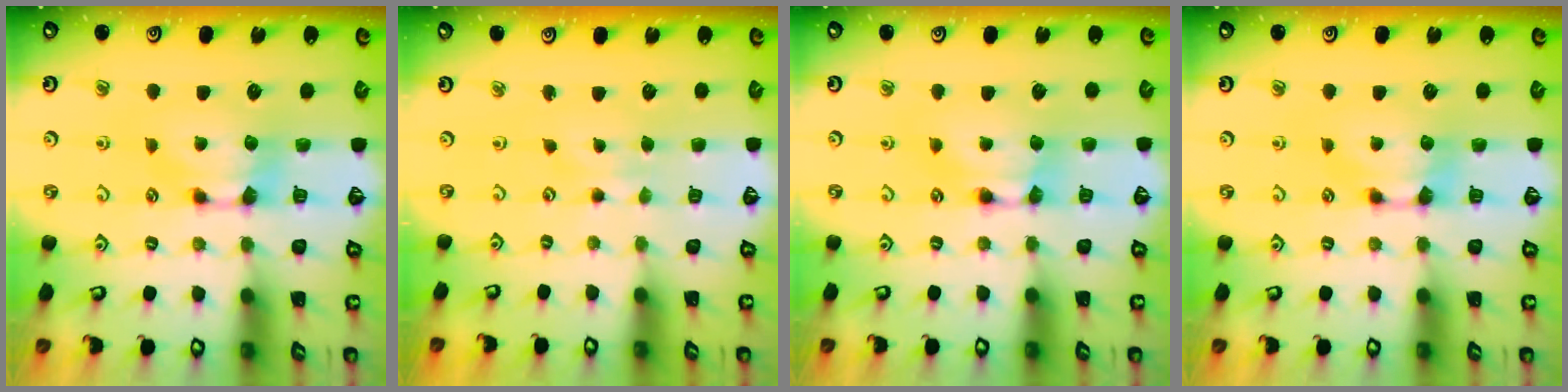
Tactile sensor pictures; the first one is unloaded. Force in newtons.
{"total": 2.2, "press": 2.1, "slide": 0.4}
{"total": 1.8, "press": 1.8, "slide": 0.2}
{"total": 0.0}